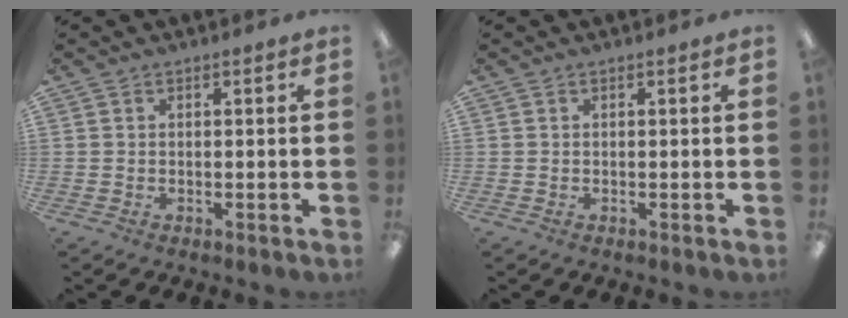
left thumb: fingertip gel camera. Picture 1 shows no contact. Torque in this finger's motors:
{"motor_torque": [0.01, 0.01, 0.09, 0.09, 0.00]}